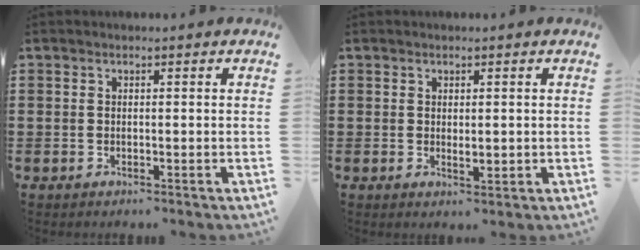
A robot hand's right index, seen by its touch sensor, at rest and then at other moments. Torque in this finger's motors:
{"motor_torque": [0.03, -0.03, 0.07, 0.01]}